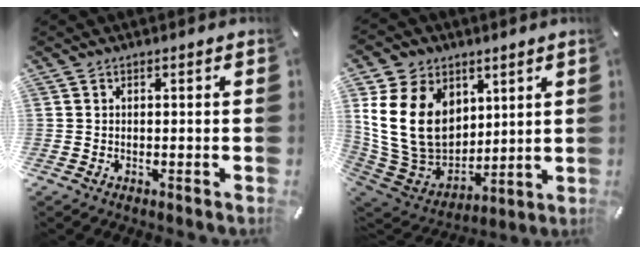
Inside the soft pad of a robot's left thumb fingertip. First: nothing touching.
{"total": 20.4, "force": [5.0, 15.9, 11.8], "torque": [-0.260, -0.034, 0.093]}